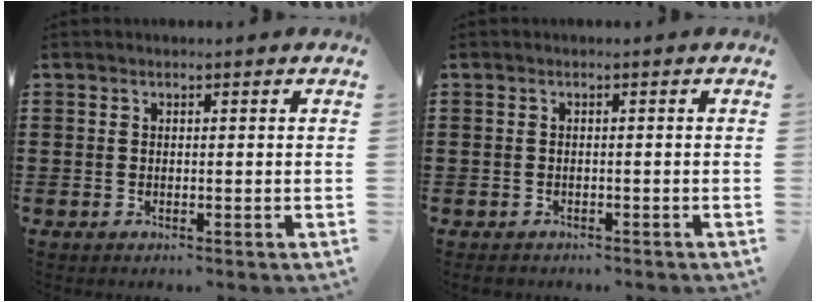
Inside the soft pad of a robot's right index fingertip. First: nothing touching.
{"total": 0.9, "force": [-0.8, 0.4, 0.1], "torque": [-0.005, 0.000, -0.017]}